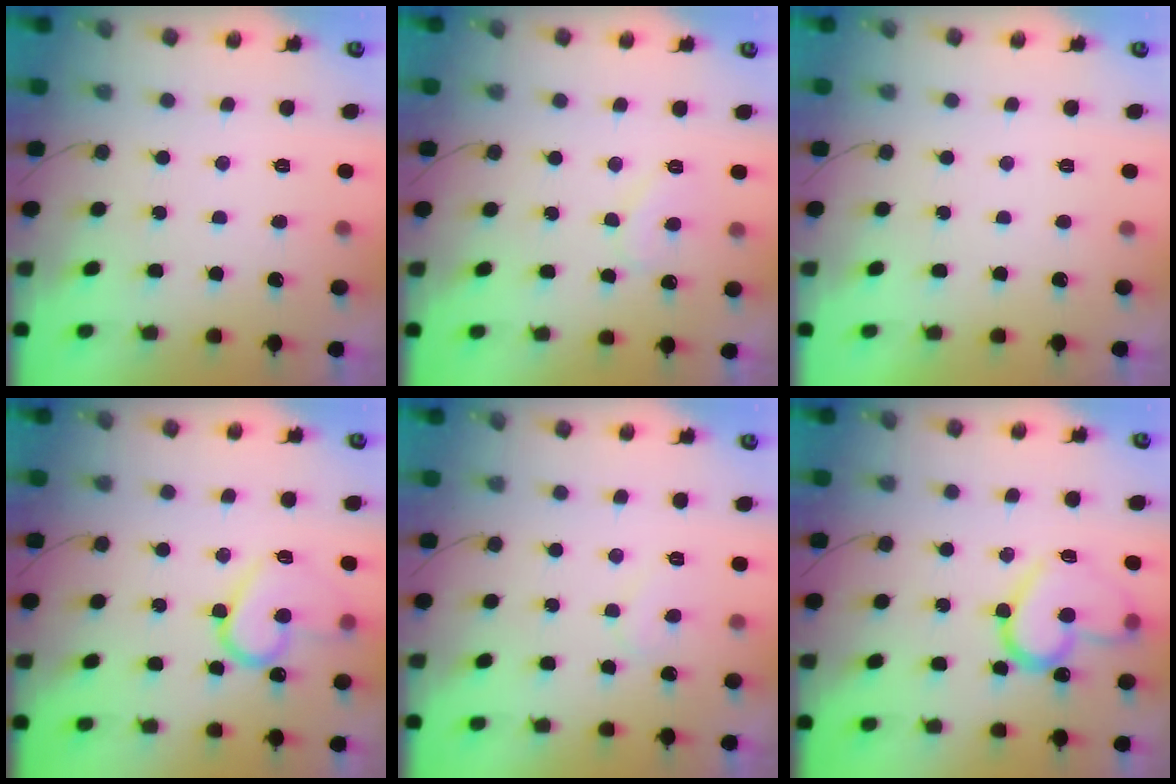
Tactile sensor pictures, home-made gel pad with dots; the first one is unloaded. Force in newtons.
{"total": 8.3, "press": 8.3, "slide": 0.5}
{"total": 1.8, "press": 1.8, "slide": 0.1}
{"total": 14.5, "press": 14.4, "slide": 1.6}
{"total": 5.9, "press": 5.9, "slide": 0.4}
{"total": 16.8, "press": 16.8, "slide": 1.3}